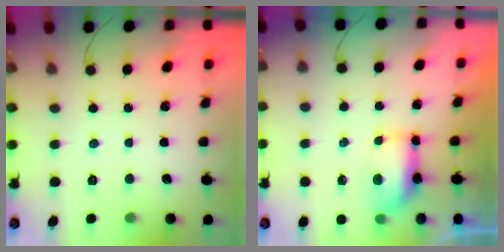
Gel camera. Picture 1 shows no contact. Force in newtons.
{"total": 8.5, "press": 7.4, "slide": 4.2}